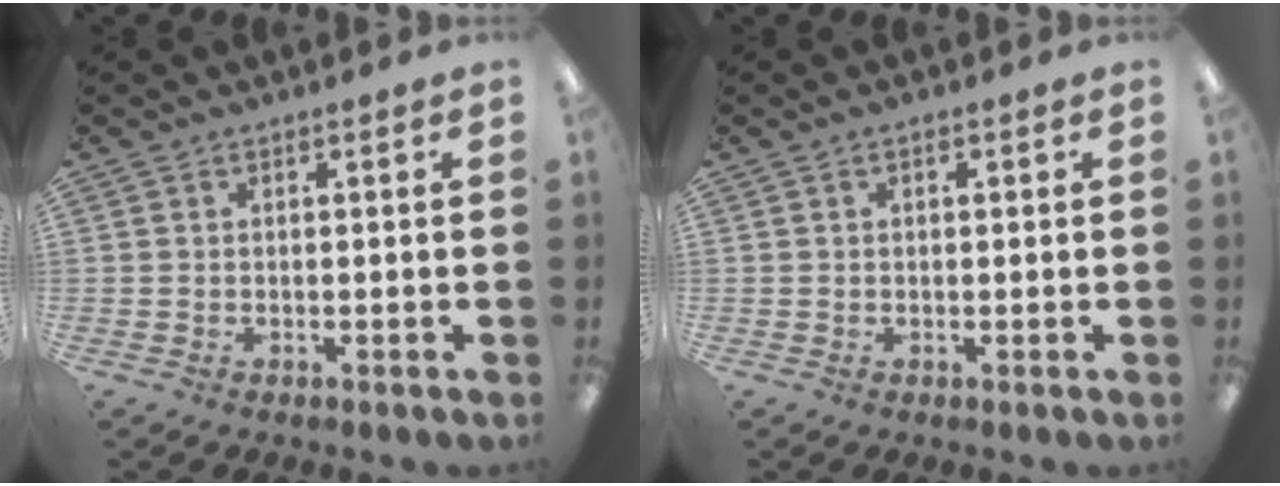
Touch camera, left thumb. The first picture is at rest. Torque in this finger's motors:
{"motor_torque": [0.17, -0.07, -0.34, 0.22, -0.05]}